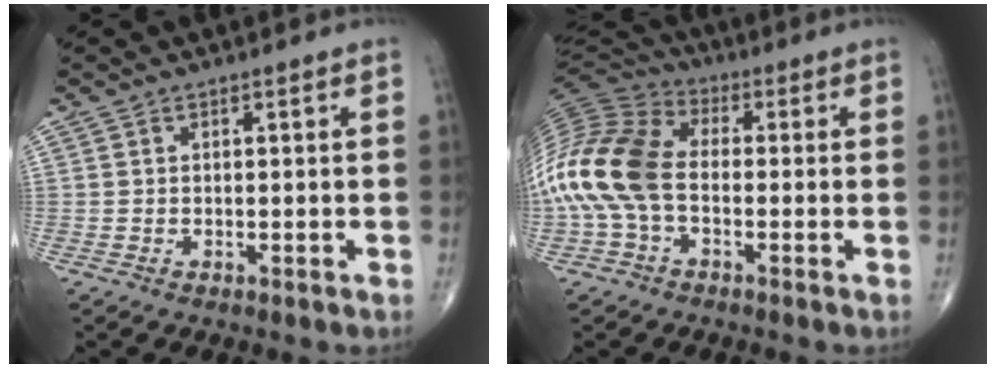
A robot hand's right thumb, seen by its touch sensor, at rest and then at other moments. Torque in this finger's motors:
{"motor_torque": [1.12, 2.03, 1.97, -0.06, 0.61]}